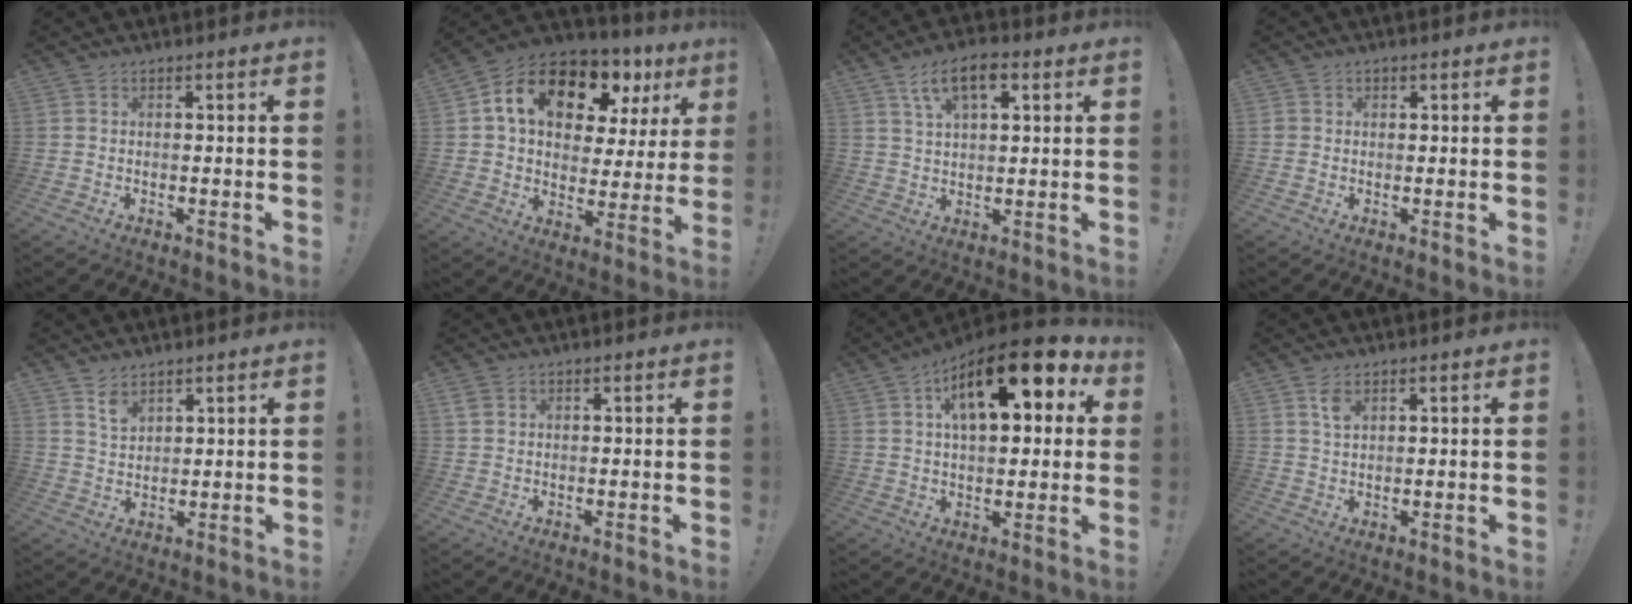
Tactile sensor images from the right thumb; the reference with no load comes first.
{"total": 17.6, "force": [9.6, 9.7, 11.2], "torque": [-0.188, -0.042, 0.170]}
{"total": 9.5, "force": [4.6, 4.3, 7.2], "torque": [-0.121, -0.003, 0.084]}
{"total": 1.5, "force": [0.5, 1.3, 0.3], "torque": [0.002, -0.002, 0.009]}
{"total": 5.2, "force": [4.0, 2.7, 1.9], "torque": [-0.017, -0.031, 0.070]}
{"total": 2.0, "force": [1.0, 1.4, 1.0], "torque": [-0.015, 0.001, 0.020]}
{"total": 18.4, "force": [7.3, 8.2, 14.7], "torque": [-0.217, -0.027, 0.117]}
{"total": 3.7, "force": [1.9, 1.8, 2.6], "torque": [-0.041, -0.007, 0.033]}